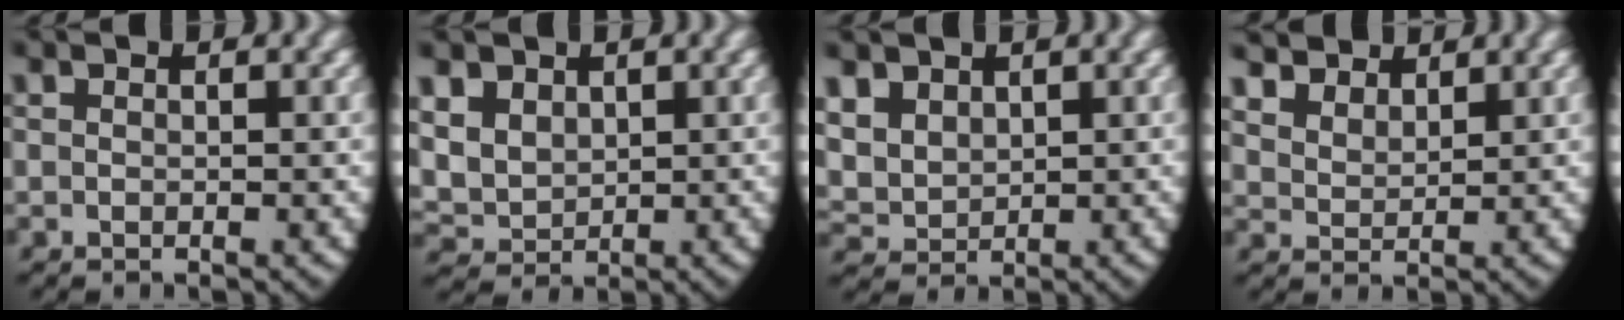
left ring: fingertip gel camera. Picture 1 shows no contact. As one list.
[{"total": 6.8, "force": [1.1, 6.1, 2.7], "torque": [-0.101, -0.029, 0.032]}, {"total": 5.3, "force": [1.4, 4.6, 2.1], "torque": [-0.081, -0.020, 0.039]}, {"total": 4.0, "force": [3.0, 2.2, 1.5], "torque": [-0.037, -0.007, 0.061]}]